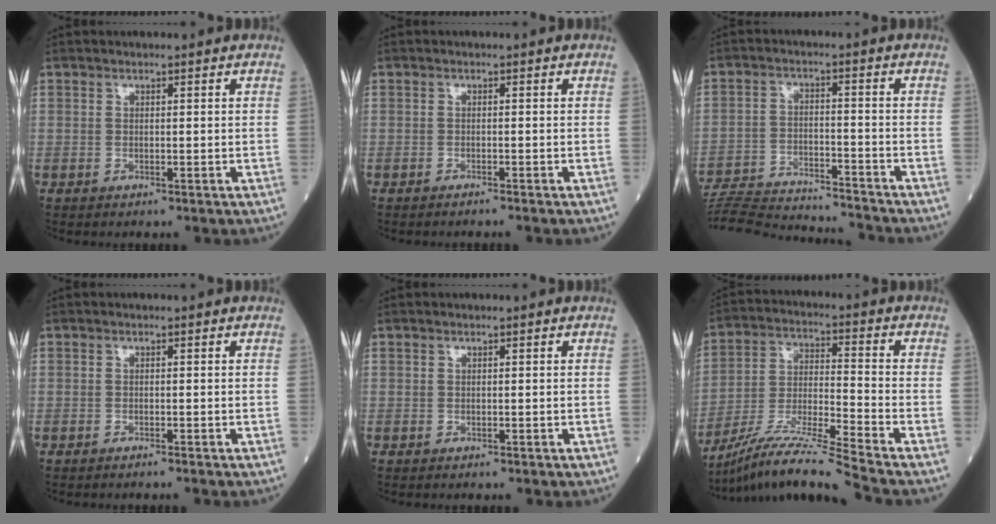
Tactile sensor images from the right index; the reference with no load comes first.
{"total": 1.6, "force": [-1.4, -0.3, 0.7], "torque": [-0.009, 0.002, -0.018]}
{"total": 18.2, "force": [-17.5, 0.8, 4.6], "torque": [-0.096, -0.011, -0.267]}
{"total": 1.4, "force": [-1.2, -0.2, 0.6], "torque": [-0.008, 0.002, -0.016]}
{"total": 0.0}
{"total": 14.1, "force": [-12.1, -2.4, 6.9], "torque": [-0.127, -0.015, -0.222]}